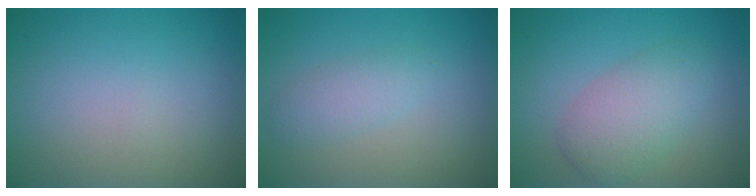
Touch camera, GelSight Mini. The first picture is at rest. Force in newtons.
{"total": 2.0, "press": 2.0, "slide": 0.1}
{"total": 4.1, "press": 4.1, "slide": 0.2}